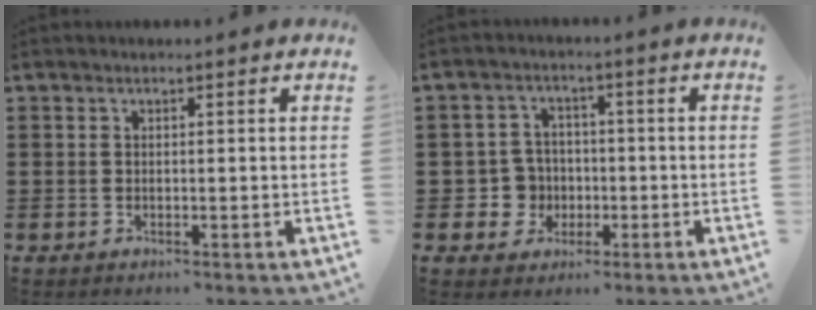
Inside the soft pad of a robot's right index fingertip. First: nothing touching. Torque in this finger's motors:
{"motor_torque": [0.62, 1.52, 0.02, -0.01]}